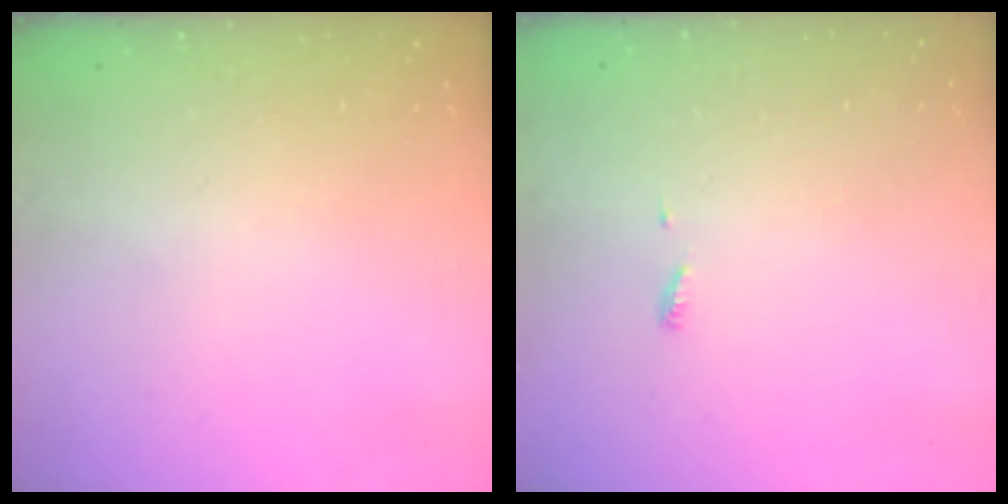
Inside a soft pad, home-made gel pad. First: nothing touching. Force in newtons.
{"total": 3.9, "press": 3.9, "slide": 0.6}